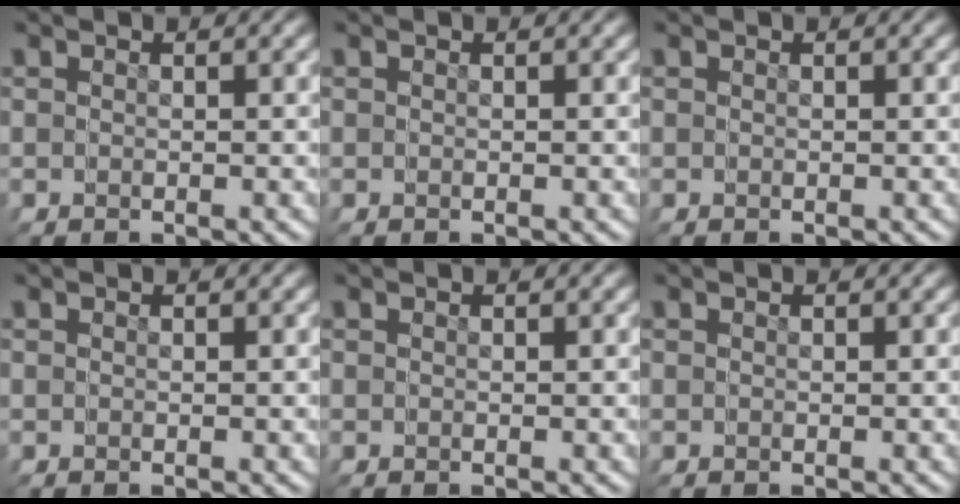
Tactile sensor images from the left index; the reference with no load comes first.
{"total": 0.0}
{"total": 0.0}
{"total": 0.0}
{"total": 0.0}
{"total": 0.0}